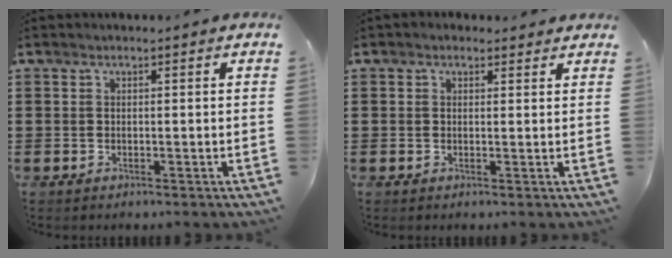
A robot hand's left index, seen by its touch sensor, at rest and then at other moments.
{"total": 1.2, "force": [0.9, 0.8, 0.1], "torque": [-0.007, 0.008, 0.017]}